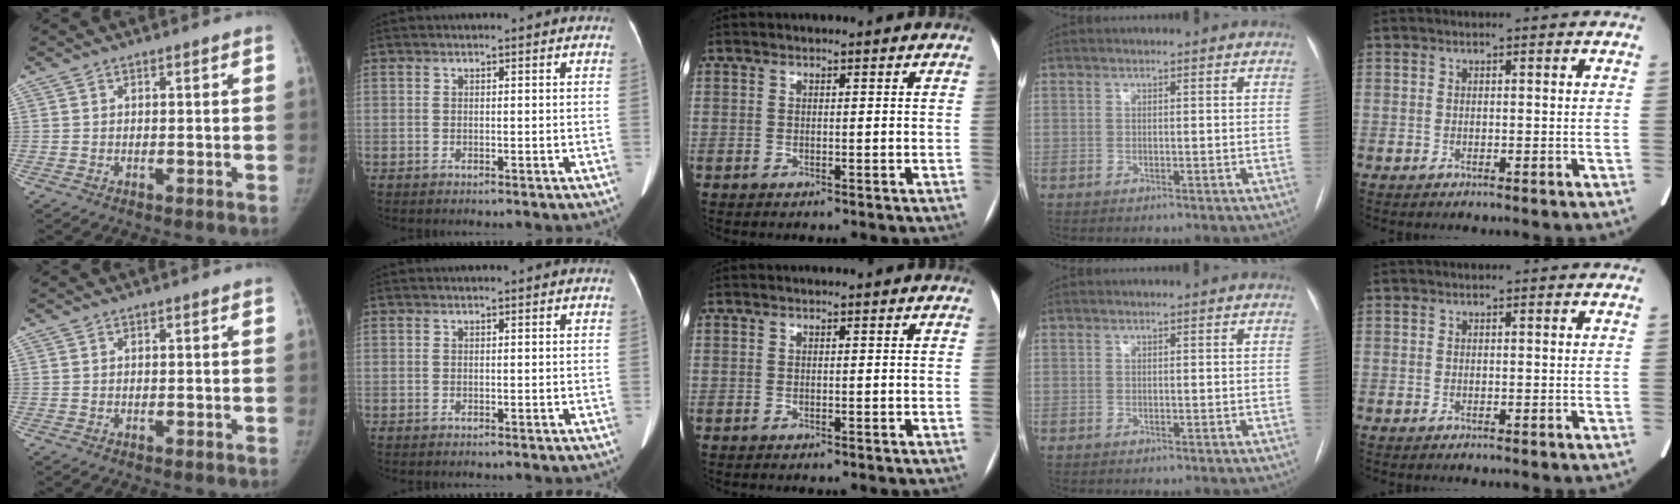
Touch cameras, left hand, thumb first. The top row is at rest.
{}